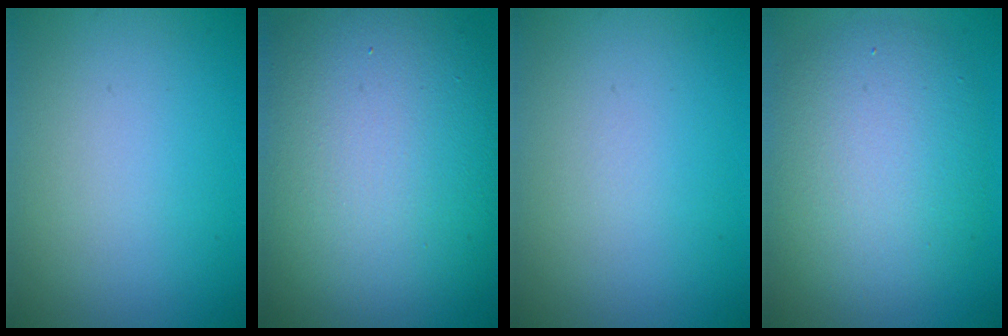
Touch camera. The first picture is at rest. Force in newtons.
{"total": 16.5, "press": 16.5, "slide": 0.9}
{"total": 0.0}
{"total": 7.7, "press": 7.7, "slide": 0.3}